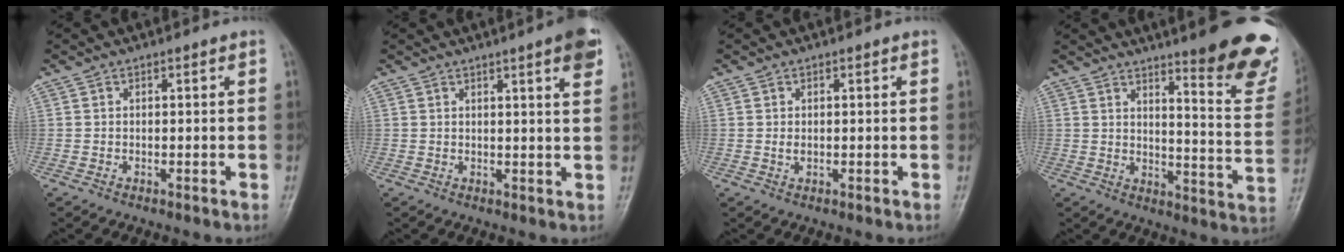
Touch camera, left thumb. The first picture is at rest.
{"total": 5.9, "force": [3.3, 0.6, 4.9], "torque": [-0.054, -0.008, 0.039]}
{"total": 1.2, "force": [0.2, 0.7, 0.9], "torque": [-0.012, 0.000, 0.006]}
{"total": 19.4, "force": [13.8, 3.3, 13.2], "torque": [-0.134, -0.102, 0.174]}